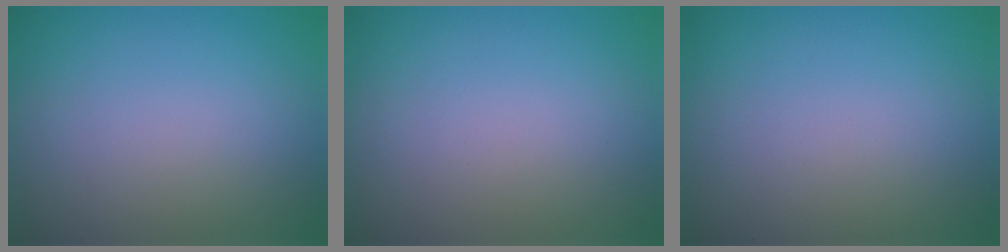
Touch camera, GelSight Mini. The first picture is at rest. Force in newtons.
{"total": 0.0}
{"total": 0.0}